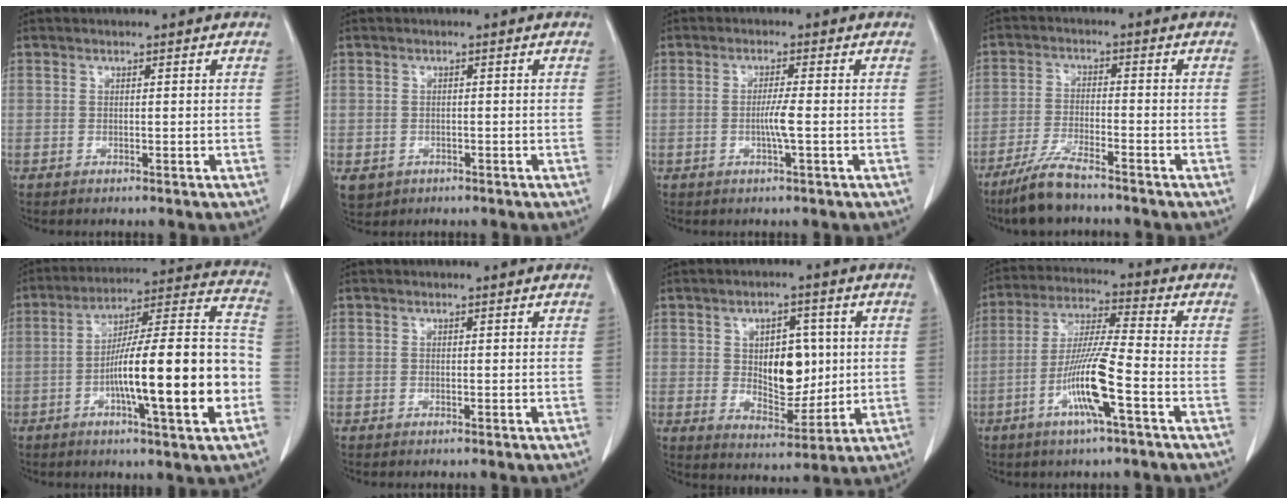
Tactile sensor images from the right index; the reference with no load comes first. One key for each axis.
{"total": 3.9, "fx": -1.7, "fy": 3.4, "fz": 0.9, "tx": -0.017, "ty": -0.001, "tz": -0.021}
{"total": 2.7, "fx": -0.6, "fy": -0.4, "fz": 2.6, "tx": -0.051, "ty": -0.003, "tz": -0.011}
{"total": 7.0, "fx": -5.7, "fy": 0.8, "fz": 4.0, "tx": -0.085, "ty": -0.019, "tz": -0.108}
{"total": 20.7, "fx": -5.3, "fy": 1.7, "fz": 19.9, "tx": -0.286, "ty": 0.014, "tz": -0.081}
{"total": 0.0}
{"total": 9.1, "fx": 1.3, "fy": 5.3, "fz": 7.3, "tx": -0.109, "ty": 0.002, "tz": 0.036}
{"total": 10.9, "fx": -4.2, "fy": 0.0, "fz": 10.0, "tx": -0.199, "ty": -0.006, "tz": -0.083}